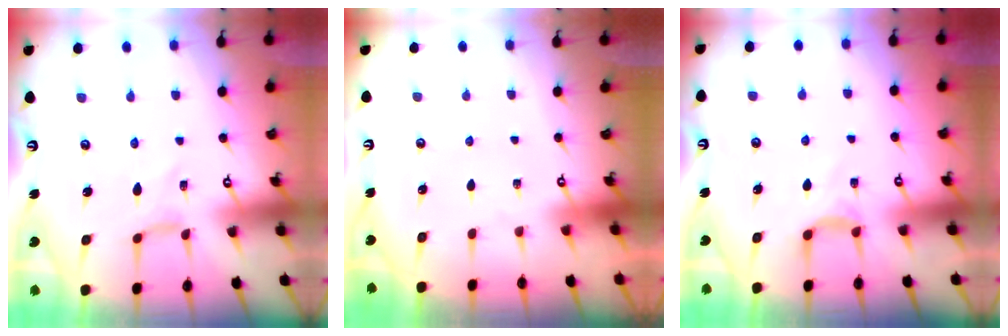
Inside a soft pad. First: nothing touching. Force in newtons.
{"total": 0.0}
{"total": 4.5, "press": 4.5, "slide": 0.6}